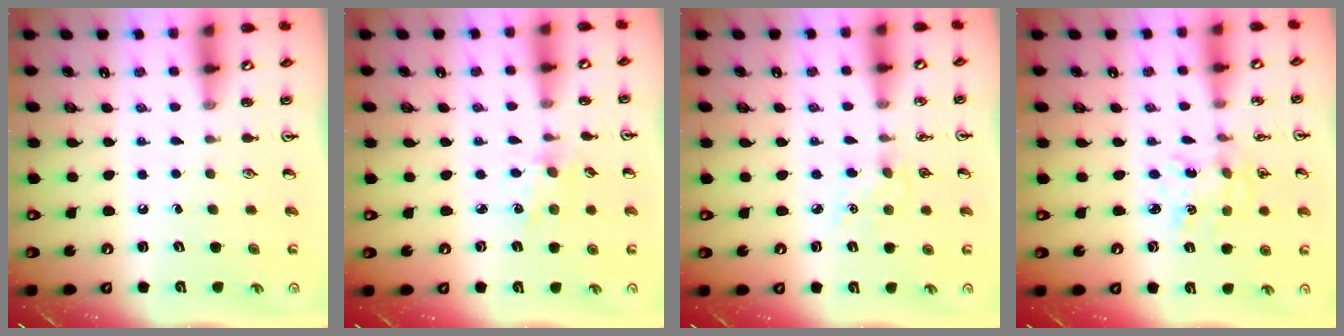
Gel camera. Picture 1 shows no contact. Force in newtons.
{"total": 2.3, "press": 2.2, "slide": 0.4}
{"total": 5.7, "press": 5.7, "slide": 0.7}
{"total": 2.1, "press": 2.1, "slide": 0.1}